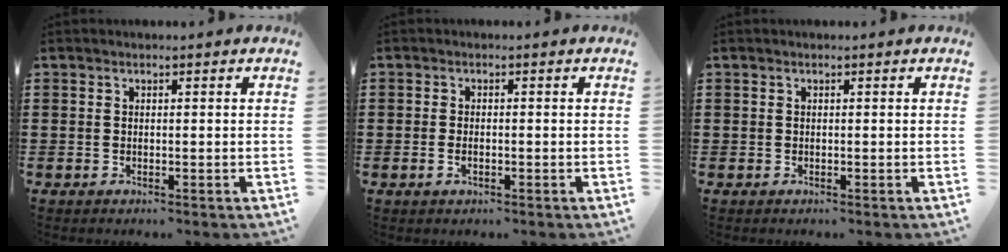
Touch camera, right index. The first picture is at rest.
{"total": 1.3, "force": [-0.4, 0.6, 1.1], "torque": [-0.022, 0.000, -0.009]}
{"total": 0.0}